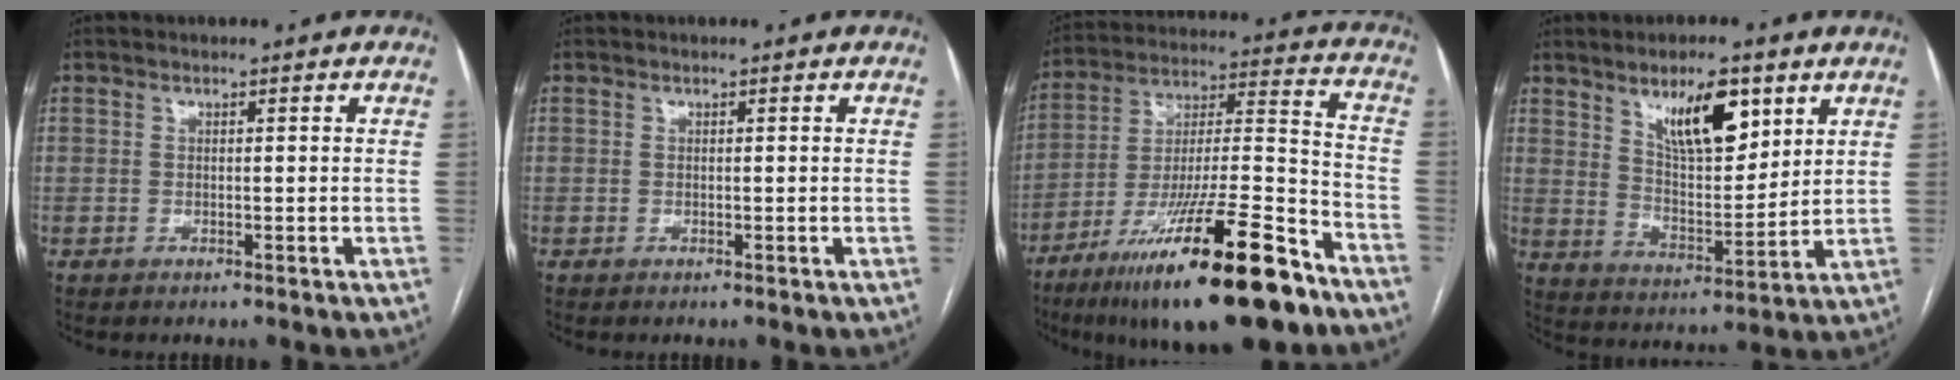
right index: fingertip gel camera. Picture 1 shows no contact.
{"total": 0.0}
{"total": 25.4, "force": [-16.1, 3.3, 19.3], "torque": [-0.295, -0.027, -0.272]}
{"total": 11.5, "force": [6.4, 3.7, 8.8], "torque": [-0.149, 0.000, 0.120]}